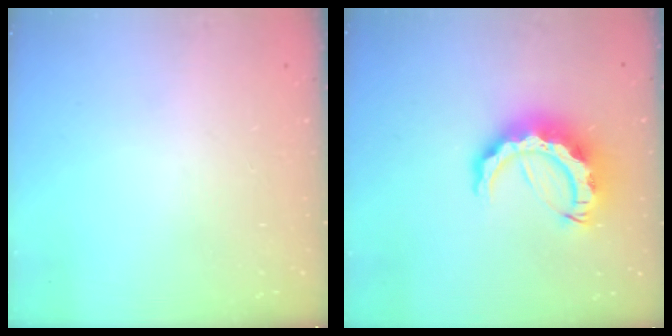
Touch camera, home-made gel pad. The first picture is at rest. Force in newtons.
{"total": 12.6, "press": 12.5, "slide": 1.3}